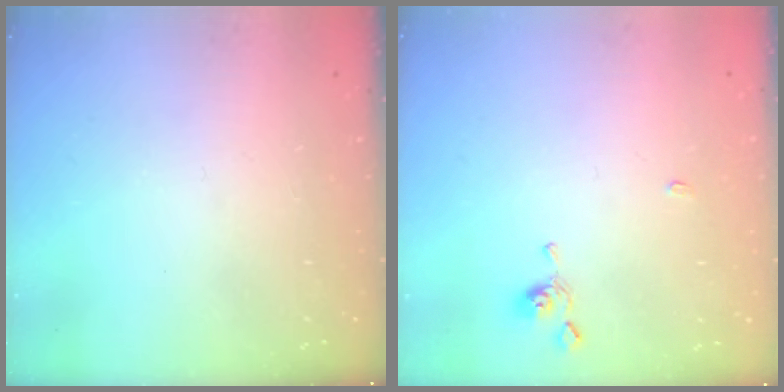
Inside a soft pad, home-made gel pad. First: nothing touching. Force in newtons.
{"total": 1.3, "press": 1.2, "slide": 0.4}